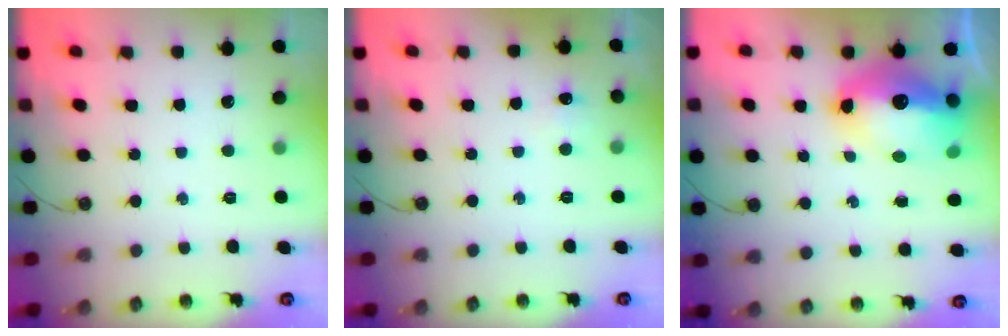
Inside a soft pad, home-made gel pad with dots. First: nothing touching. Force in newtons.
{"total": 4.8, "press": 4.3, "slide": 2.0}
{"total": 16.6, "press": 16.5, "slide": 1.7}